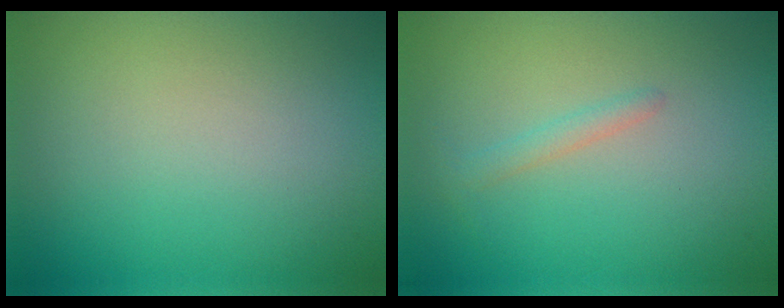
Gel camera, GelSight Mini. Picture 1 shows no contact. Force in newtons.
{"total": 1.1, "press": 1.1, "slide": 0.1}